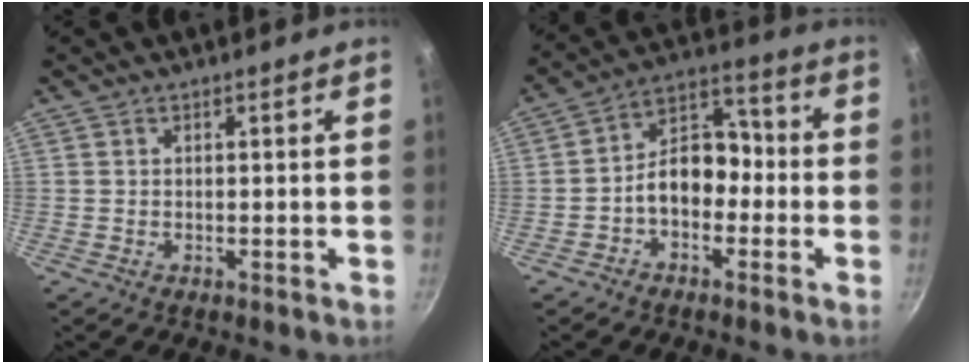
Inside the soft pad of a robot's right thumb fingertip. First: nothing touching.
{"total": 10.0, "force": [-2.5, 7.0, 6.7], "torque": [-0.062, 0.053, -0.057]}